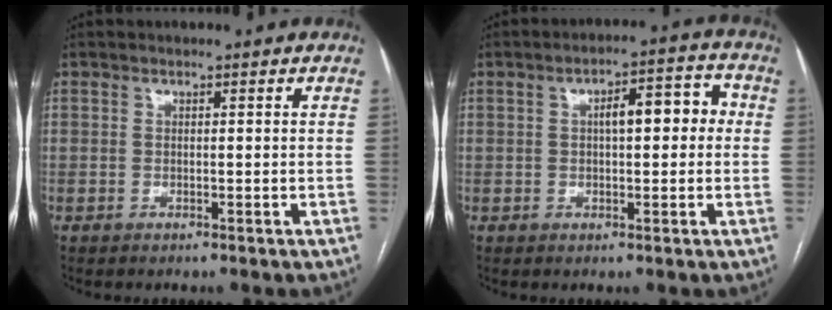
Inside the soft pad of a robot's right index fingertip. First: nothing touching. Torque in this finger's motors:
{"motor_torque": [0.14, -0.05, 0.14, 0.04]}